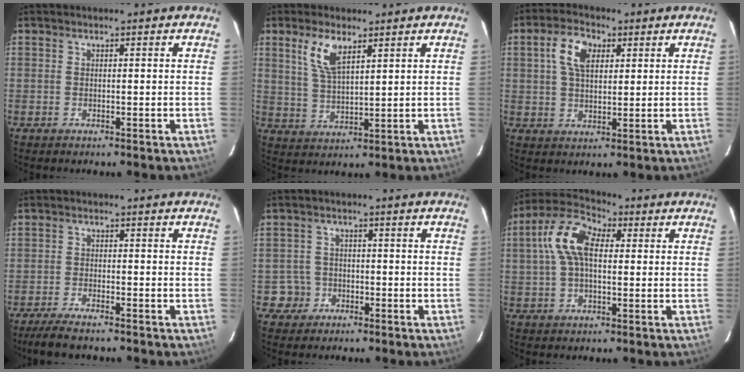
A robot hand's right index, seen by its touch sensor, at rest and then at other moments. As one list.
[{"total": 6.8, "force": [3.8, 2.5, 5.1], "torque": [-0.102, 0.003, 0.081]}, {"total": 6.9, "force": [2.4, 4.0, 5.2], "torque": [-0.097, 0.018, 0.043]}, {"total": 5.5, "force": [-4.7, 0.7, 2.7], "torque": [-0.071, -0.016, -0.087]}, {"total": 4.1, "force": [-1.8, 3.6, -0.5], "torque": [0.009, 0.020, -0.032]}, {"total": 10.7, "force": [1.7, 6.0, 8.7], "torque": [-0.180, 0.029, 0.025]}]